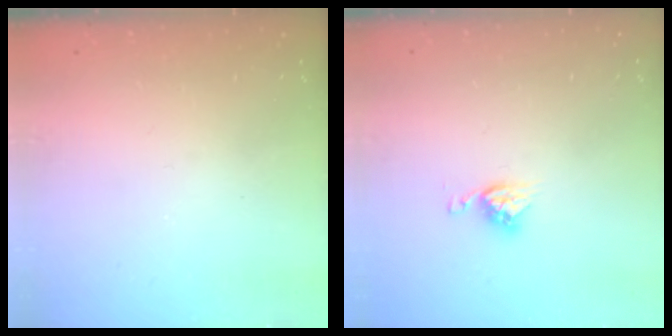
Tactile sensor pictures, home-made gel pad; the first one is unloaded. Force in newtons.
{"total": 5.3, "press": 5.3, "slide": 0.1}